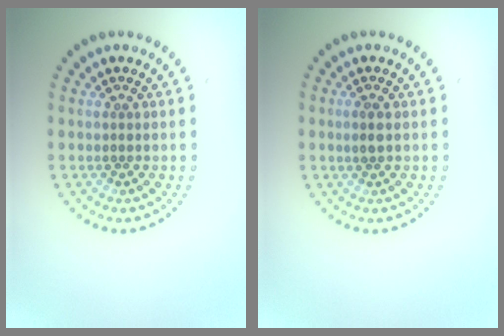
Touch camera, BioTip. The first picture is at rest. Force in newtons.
{"total": 1.1, "press": 1.1, "slide": 0.4}